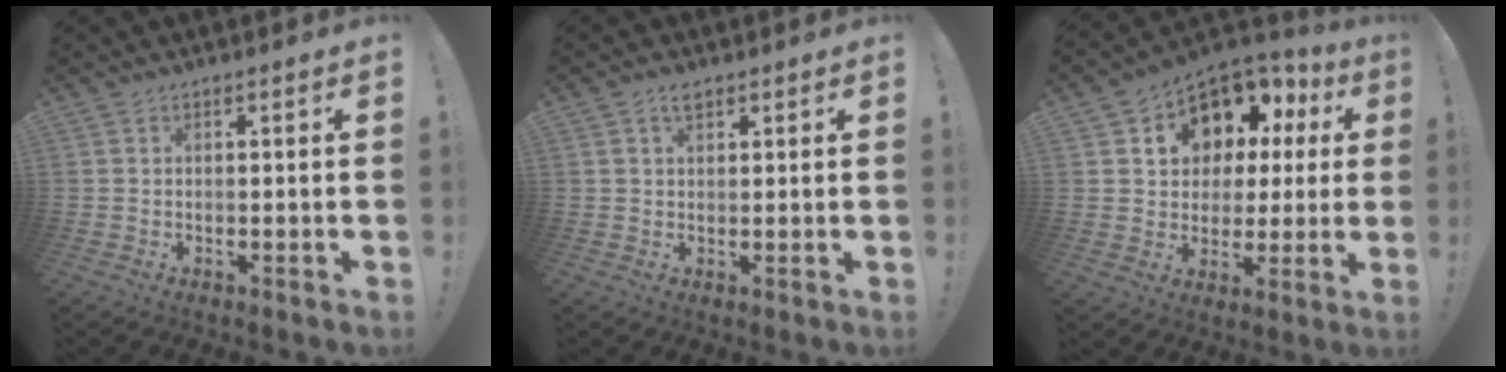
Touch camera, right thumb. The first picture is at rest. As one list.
[{"total": 2.8, "force": [1.6, 1.5, 1.7], "torque": [-0.025, -0.002, 0.027]}, {"total": 11.0, "force": [6.0, 8.3, 4.0], "torque": [-0.064, -0.052, 0.121]}]